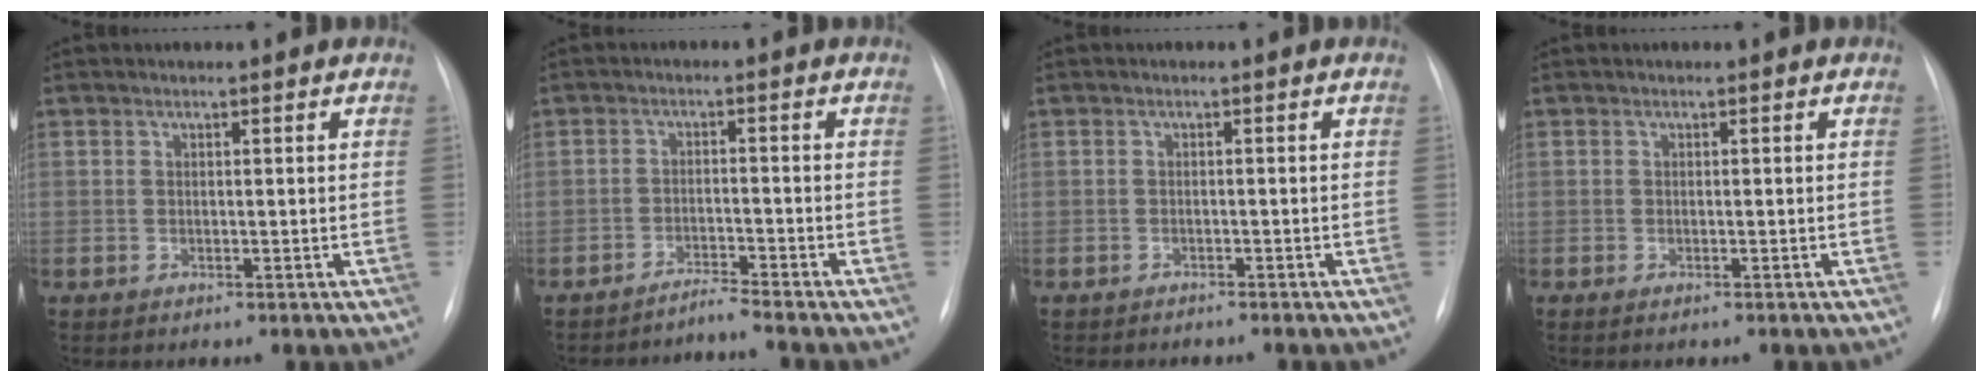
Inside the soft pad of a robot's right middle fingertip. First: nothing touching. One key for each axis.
{"total": 3.1, "fx": -2.8, "fy": -1.2, "fz": 0.0, "tx": -0.001, "ty": -0.015, "tz": -0.050}
{"total": 2.5, "fx": -2.3, "fy": 0.5, "fz": 0.6, "tx": -0.006, "ty": -0.004, "tz": -0.027}
{"total": 1.1, "fx": -0.9, "fy": 0.2, "fz": 0.7, "tx": -0.012, "ty": -0.002, "tz": -0.010}